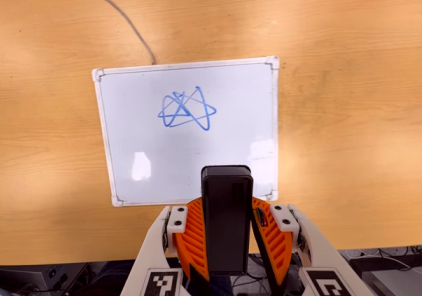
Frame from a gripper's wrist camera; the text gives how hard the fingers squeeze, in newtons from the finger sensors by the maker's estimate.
{"total": 5.5, "left": 4.8, "right": 6.2}